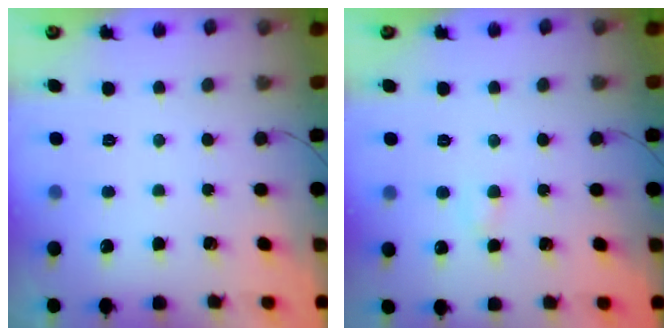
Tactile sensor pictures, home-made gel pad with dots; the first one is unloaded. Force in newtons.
{"total": 2.6, "press": 2.4, "slide": 0.9}